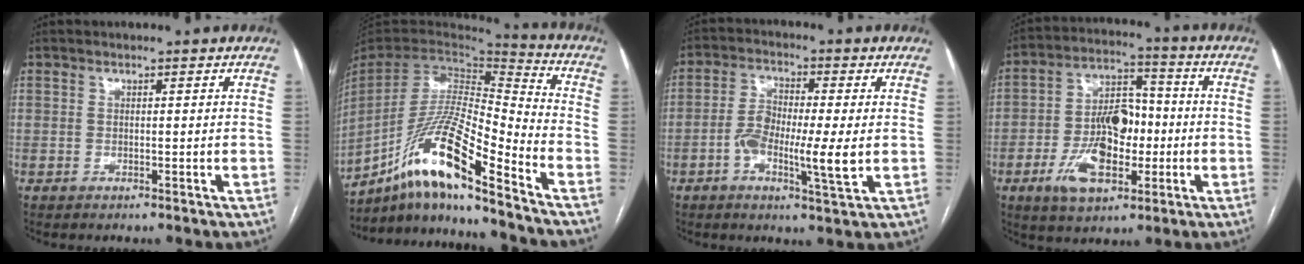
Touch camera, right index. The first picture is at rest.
{"total": 17.6, "force": [-12.3, 1.0, 12.5], "torque": [-0.257, -0.005, -0.228]}
{"total": 8.4, "force": [-1.5, 1.6, 8.1], "torque": [-0.150, 0.003, -0.030]}
{"total": 12.4, "force": [-3.5, 6.5, 10.0], "torque": [-0.193, 0.020, -0.055]}